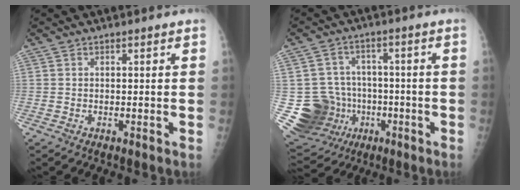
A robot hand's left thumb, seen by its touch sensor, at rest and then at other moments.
{"total": 15.2, "force": [-3.2, 14.1, 4.9], "torque": [-0.085, 0.041, -0.033]}